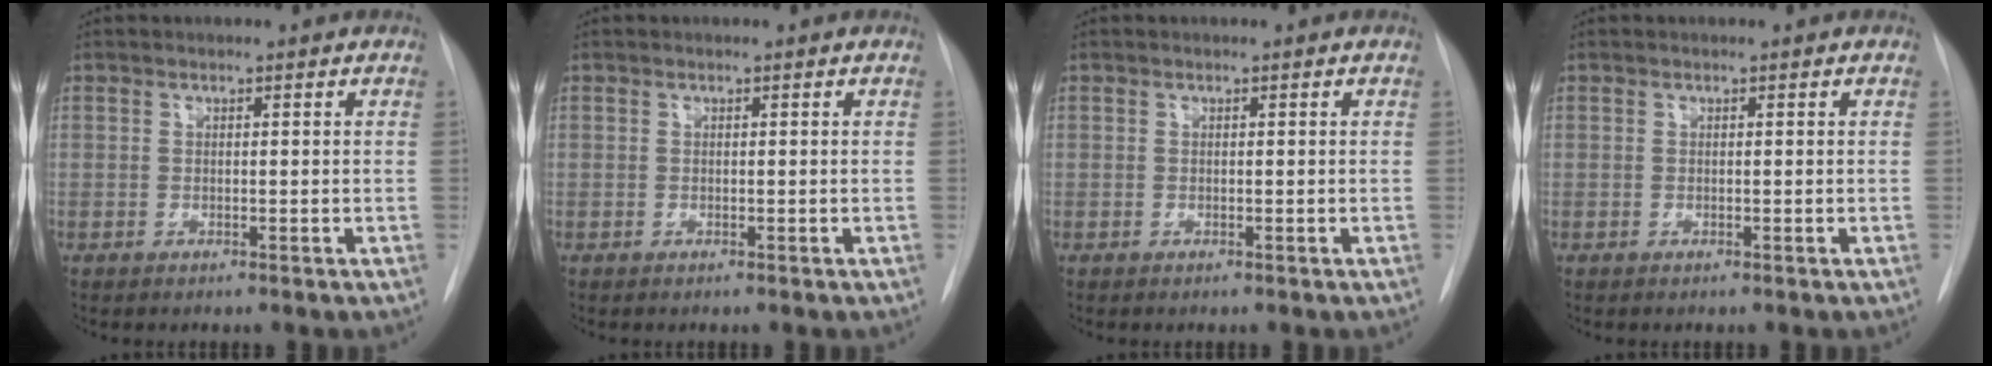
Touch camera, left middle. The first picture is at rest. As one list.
[{"total": 0.0}, {"total": 0.0}, {"total": 0.0}]